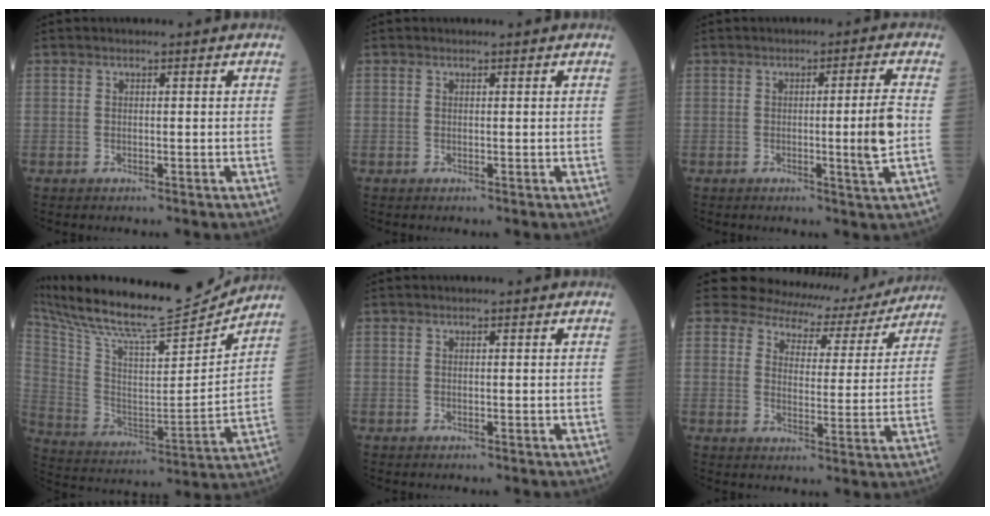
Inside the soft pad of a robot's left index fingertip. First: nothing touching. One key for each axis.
{"total": 0.0}
{"total": 4.5, "fx": -0.8, "fy": -1.2, "fz": 4.3, "tx": -0.064, "ty": -0.012, "tz": -0.012}
{"total": 23.7, "fx": 22.2, "fy": 2.4, "fz": 8.0, "tx": -0.171, "ty": -0.047, "tz": 0.357}
{"total": 0.0}
{"total": 13.2, "fx": 12.1, "fy": 4.9, "fz": 2.1, "tx": -0.016, "ty": -0.008, "tz": 0.136}